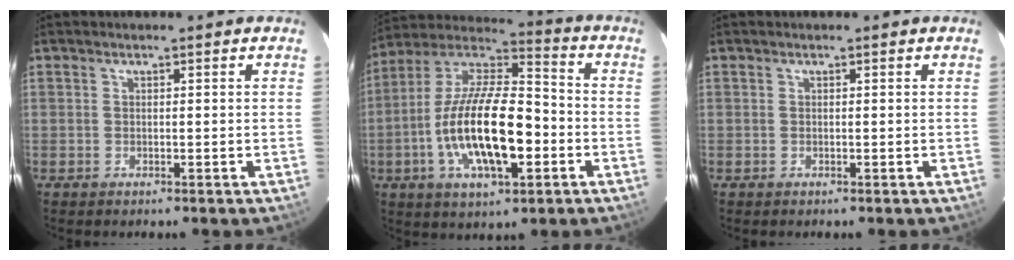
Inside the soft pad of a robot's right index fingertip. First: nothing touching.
{"total": 20.3, "force": [-5.1, 7.6, 18.1], "torque": [-0.351, -0.005, -0.093]}
{"total": 0.0}